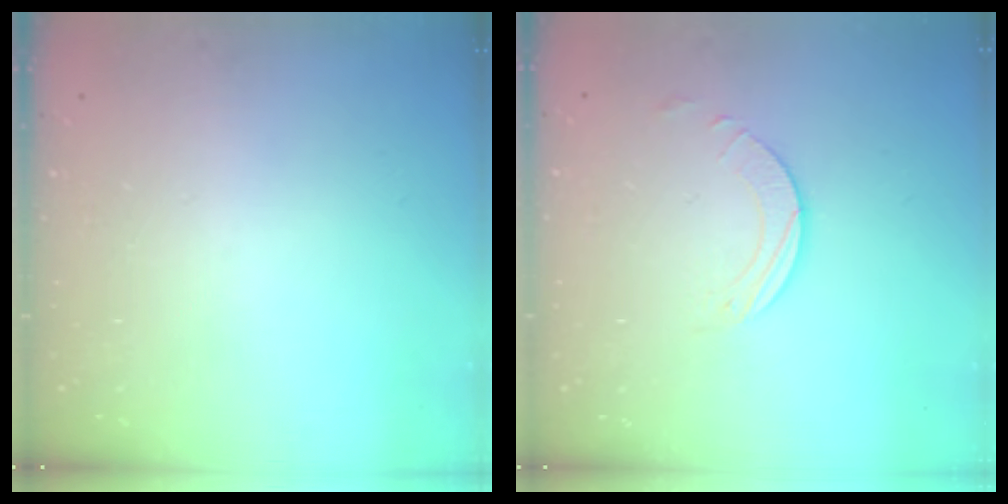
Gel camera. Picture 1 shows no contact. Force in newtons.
{"total": 1.9, "press": 1.9, "slide": 0.2}